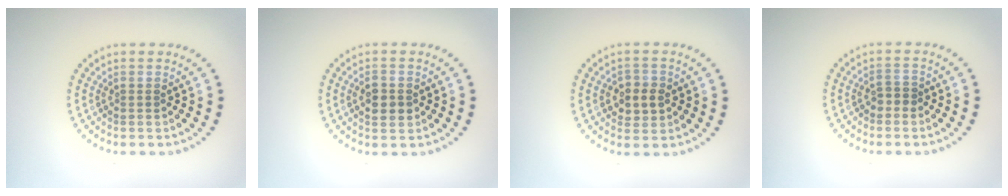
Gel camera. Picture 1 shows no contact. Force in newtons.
{"total": 2.7, "press": 2.7, "slide": 0.1}
{"total": 2.6, "press": 2.6, "slide": 0.3}
{"total": 1.1, "press": 1.0, "slide": 0.5}